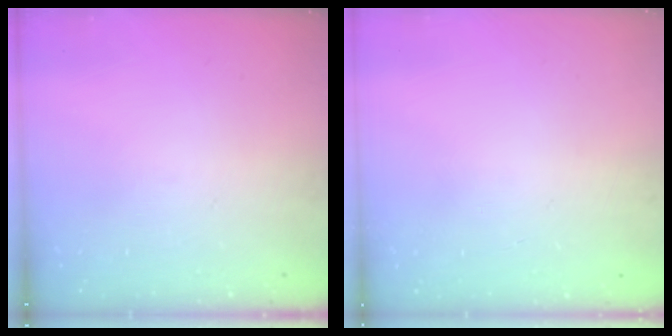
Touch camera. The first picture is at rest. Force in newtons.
{"total": 0.0}